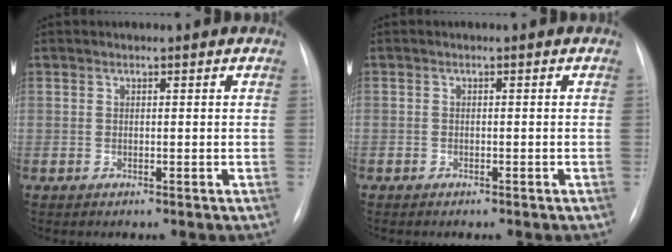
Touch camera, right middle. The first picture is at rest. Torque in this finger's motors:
{"motor_torque": [0.99, -0.99, -0.01, -0.18]}